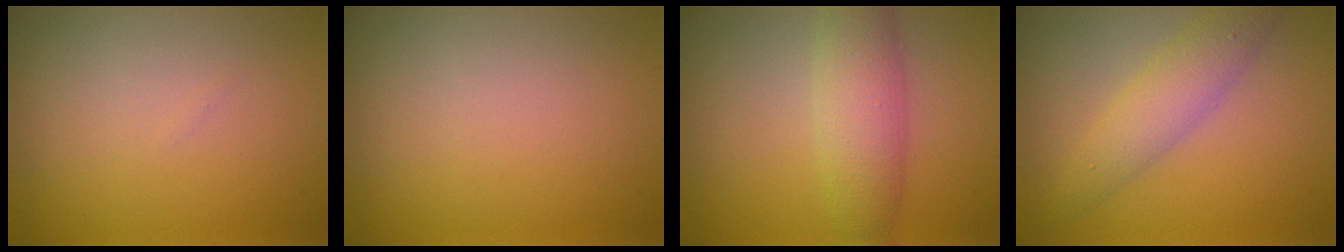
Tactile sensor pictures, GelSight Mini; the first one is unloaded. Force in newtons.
{"total": 0.0}
{"total": 4.7, "press": 4.7, "slide": 0.1}
{"total": 3.5, "press": 3.5, "slide": 0.1}